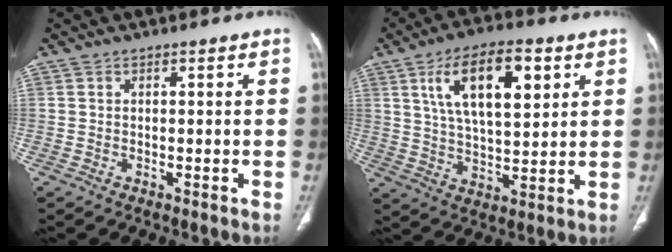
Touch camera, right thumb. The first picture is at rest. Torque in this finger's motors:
{"motor_torque": [0.99, 3.87, 1.14, 0.02, 0.23]}